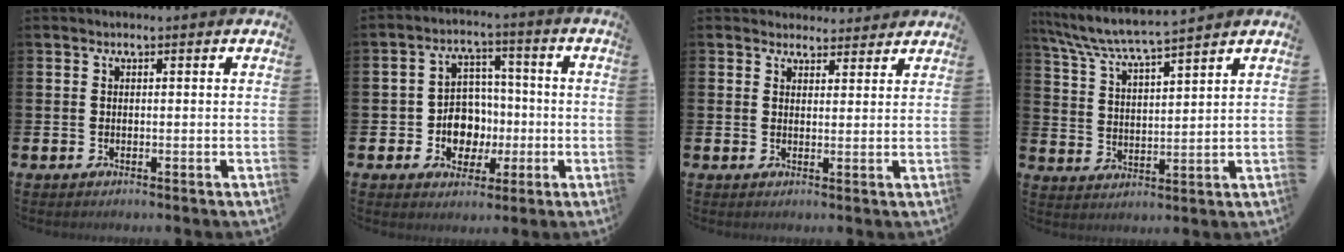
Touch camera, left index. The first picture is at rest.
{"total": 6.7, "force": [-1.0, 6.1, 2.6], "torque": [-0.046, 0.008, -0.021]}
{"total": 3.3, "force": [3.1, 1.2, -0.3], "torque": [0.012, -0.016, 0.054]}
{"total": 6.2, "force": [5.9, -0.1, 1.7], "torque": [-0.056, -0.040, 0.101]}